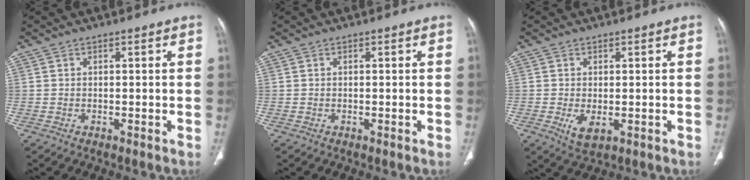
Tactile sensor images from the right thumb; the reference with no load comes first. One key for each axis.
{"total": 0.0}
{"total": 3.7, "fx": -0.8, "fy": 2.1, "fz": 3.0, "tx": -0.058, "ty": -0.011, "tz": -0.004}